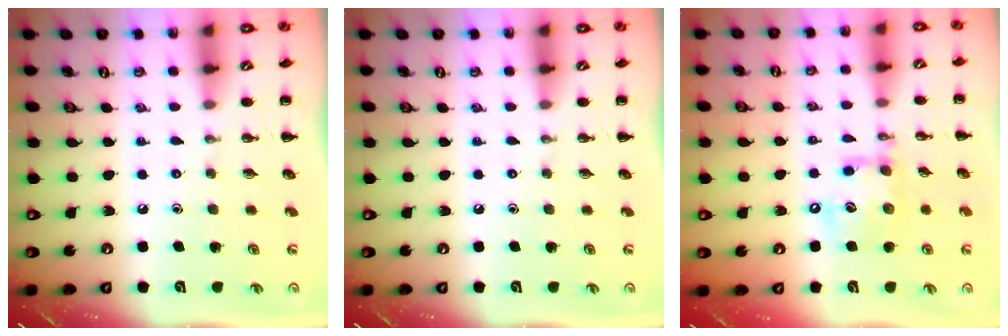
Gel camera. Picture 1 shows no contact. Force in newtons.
{"total": 0.0}
{"total": 12.6, "press": 12.5, "slide": 1.9}